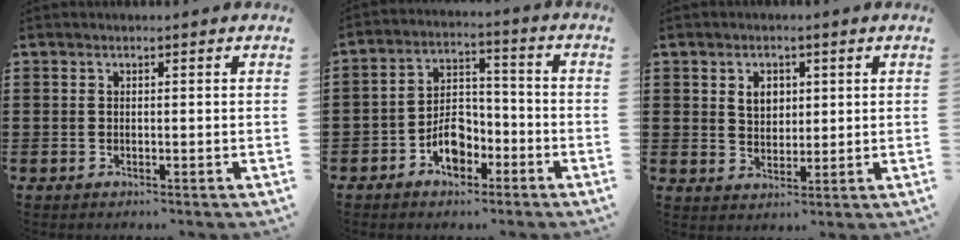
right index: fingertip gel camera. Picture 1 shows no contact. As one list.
[{"total": 6.6, "force": [-3.6, 4.0, 3.8], "torque": [-0.061, 0.012, -0.066]}, {"total": 3.6, "force": [1.2, 2.7, 2.1], "torque": [-0.051, 0.012, 0.019]}]